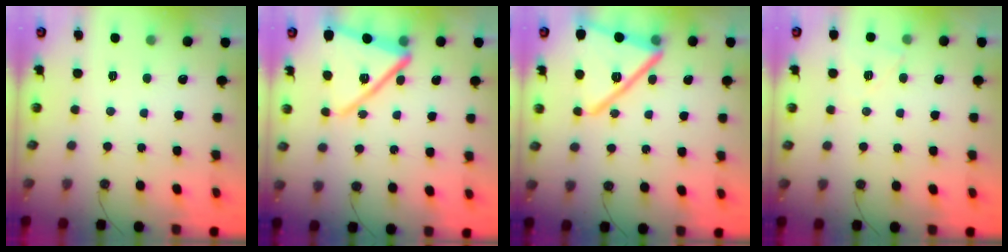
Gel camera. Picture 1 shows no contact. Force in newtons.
{"total": 17.0, "press": 16.9, "slide": 1.4}
{"total": 20.6, "press": 20.5, "slide": 1.4}
{"total": 8.8, "press": 5.7, "slide": 6.7}